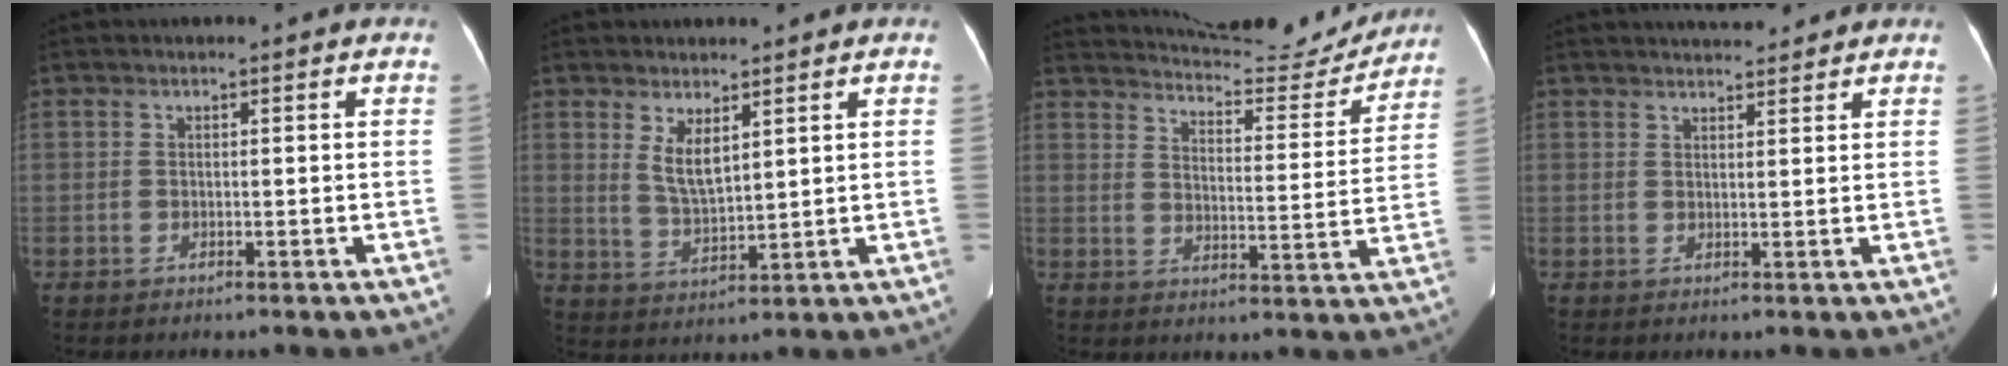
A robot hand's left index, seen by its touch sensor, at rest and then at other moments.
{"total": 4.4, "force": [2.4, 1.3, 3.5], "torque": [-0.073, -0.011, 0.056]}
{"total": 17.4, "force": [16.9, 2.3, 3.8], "torque": [-0.049, -0.036, 0.218]}
{"total": 5.6, "force": [5.2, 1.0, 1.7], "torque": [-0.022, 0.019, 0.069]}